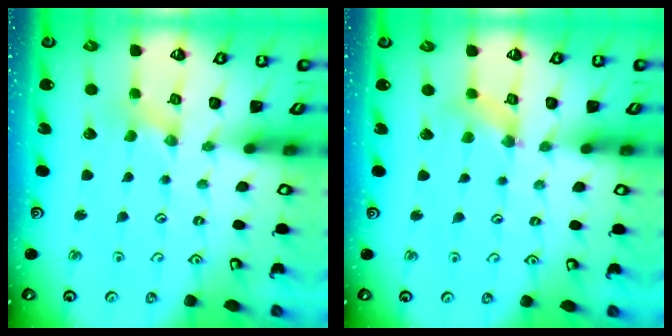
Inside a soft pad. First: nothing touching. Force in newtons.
{"total": 3.7, "press": 3.7, "slide": 0.4}